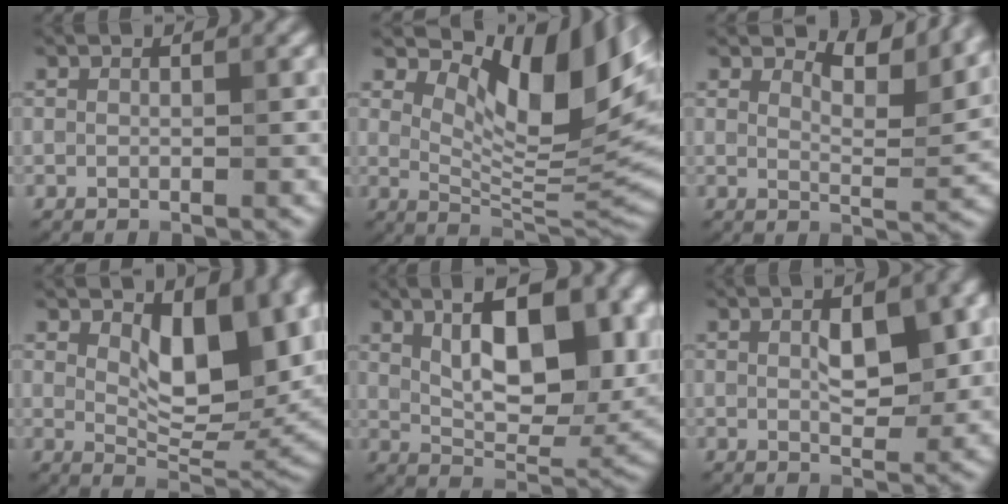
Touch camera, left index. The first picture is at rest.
{"total": 12.1, "force": [5.1, 5.0, 9.7], "torque": [-0.138, -0.003, 0.093]}
{"total": 5.7, "force": [4.9, 1.2, 2.7], "torque": [-0.043, 0.003, 0.070]}
{"total": 9.9, "force": [3.1, 4.8, 8.1], "torque": [-0.120, -0.014, 0.052]}
{"total": 12.5, "force": [4.1, 5.6, 10.4], "torque": [-0.139, 0.006, 0.064]}
{"total": 4.8, "force": [0.8, 2.2, 4.2], "torque": [-0.067, 0.001, 0.015]}